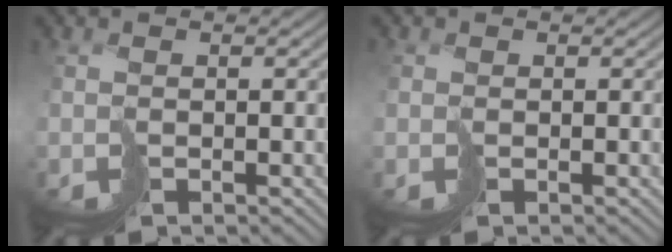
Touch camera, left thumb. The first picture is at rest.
{"total": 0.8, "force": [0.3, 0.7, -0.3], "torque": [0.007, -0.002, -0.001]}